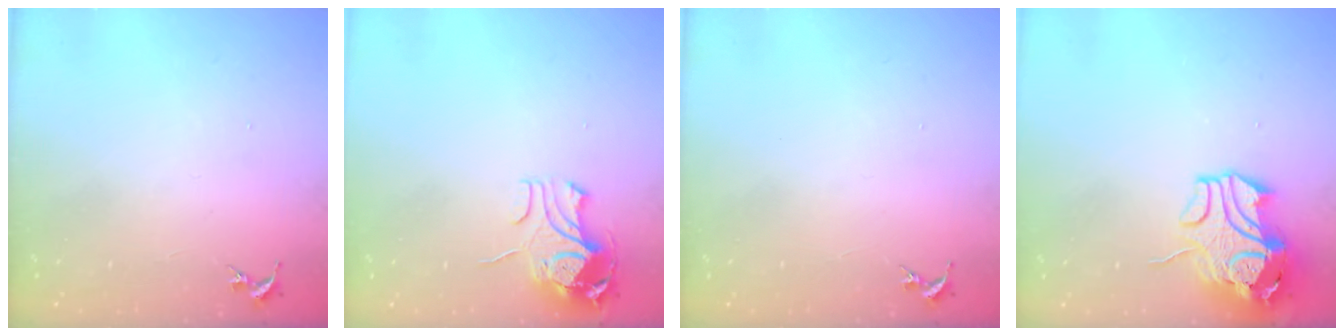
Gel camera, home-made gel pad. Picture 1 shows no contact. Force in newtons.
{"total": 10.8, "press": 10.8, "slide": 1.2}
{"total": 0.0}
{"total": 13.3, "press": 13.1, "slide": 2.0}